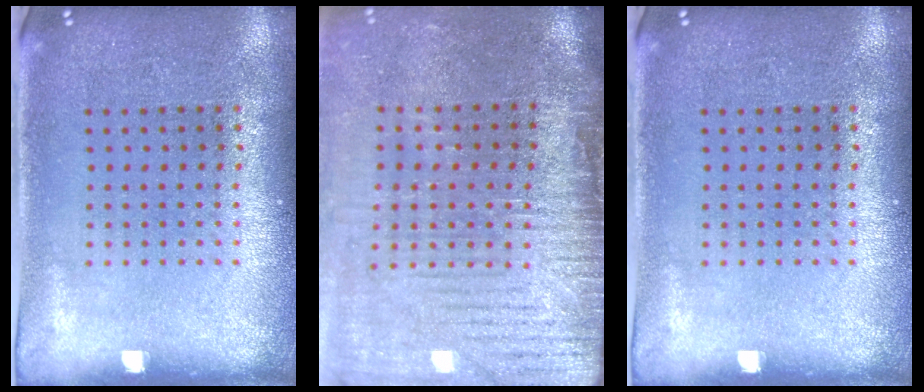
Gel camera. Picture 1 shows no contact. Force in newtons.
{"total": 4.3, "press": 3.7, "slide": 2.2}
{"total": 0.0}